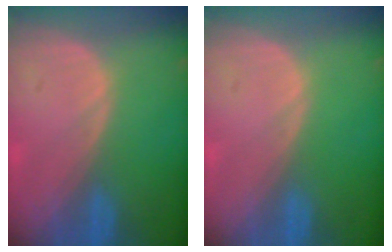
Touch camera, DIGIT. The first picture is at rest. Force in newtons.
{"total": 0.0}